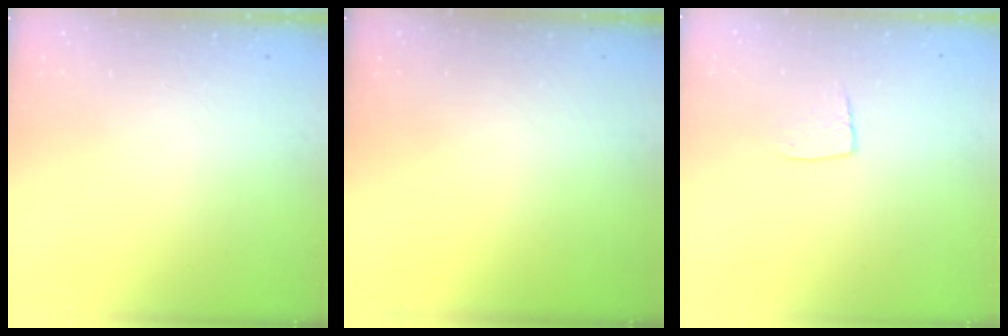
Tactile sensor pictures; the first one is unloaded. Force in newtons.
{"total": 0.0}
{"total": 5.9, "press": 5.9, "slide": 0.4}